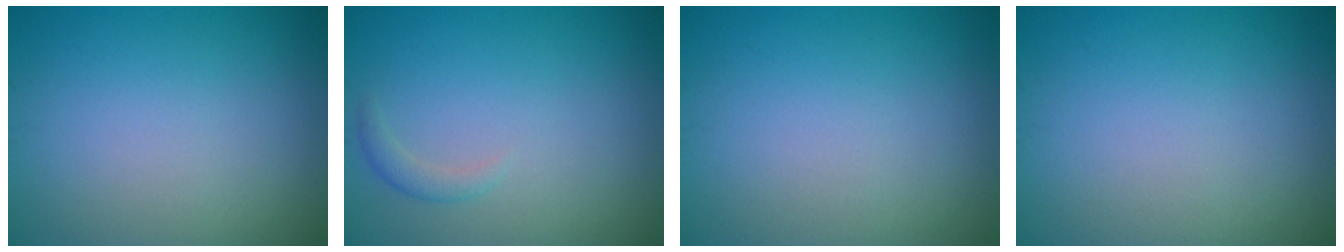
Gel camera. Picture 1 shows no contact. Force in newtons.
{"total": 1.1, "press": 1.1, "slide": 0.1}
{"total": 0.0}
{"total": 0.0}